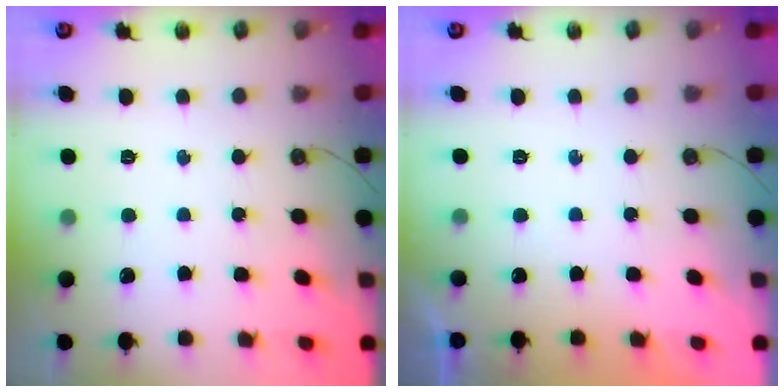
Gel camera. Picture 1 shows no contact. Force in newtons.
{"total": 0.0}